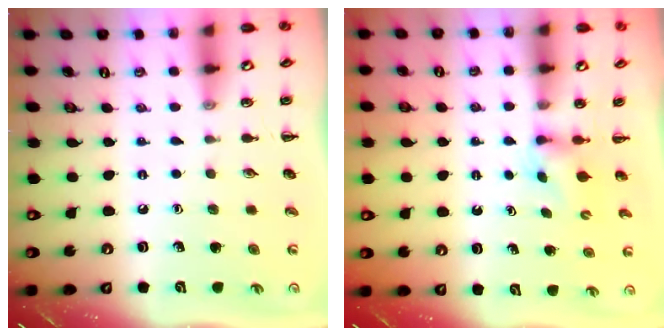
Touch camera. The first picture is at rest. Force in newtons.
{"total": 2.2, "press": 1.9, "slide": 1.0}